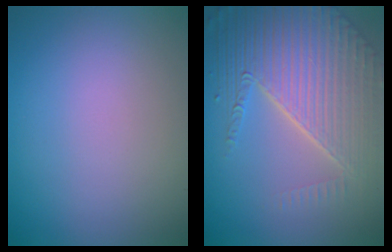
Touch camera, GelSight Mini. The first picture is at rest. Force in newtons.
{"total": 8.9, "press": 5.9, "slide": 6.7}